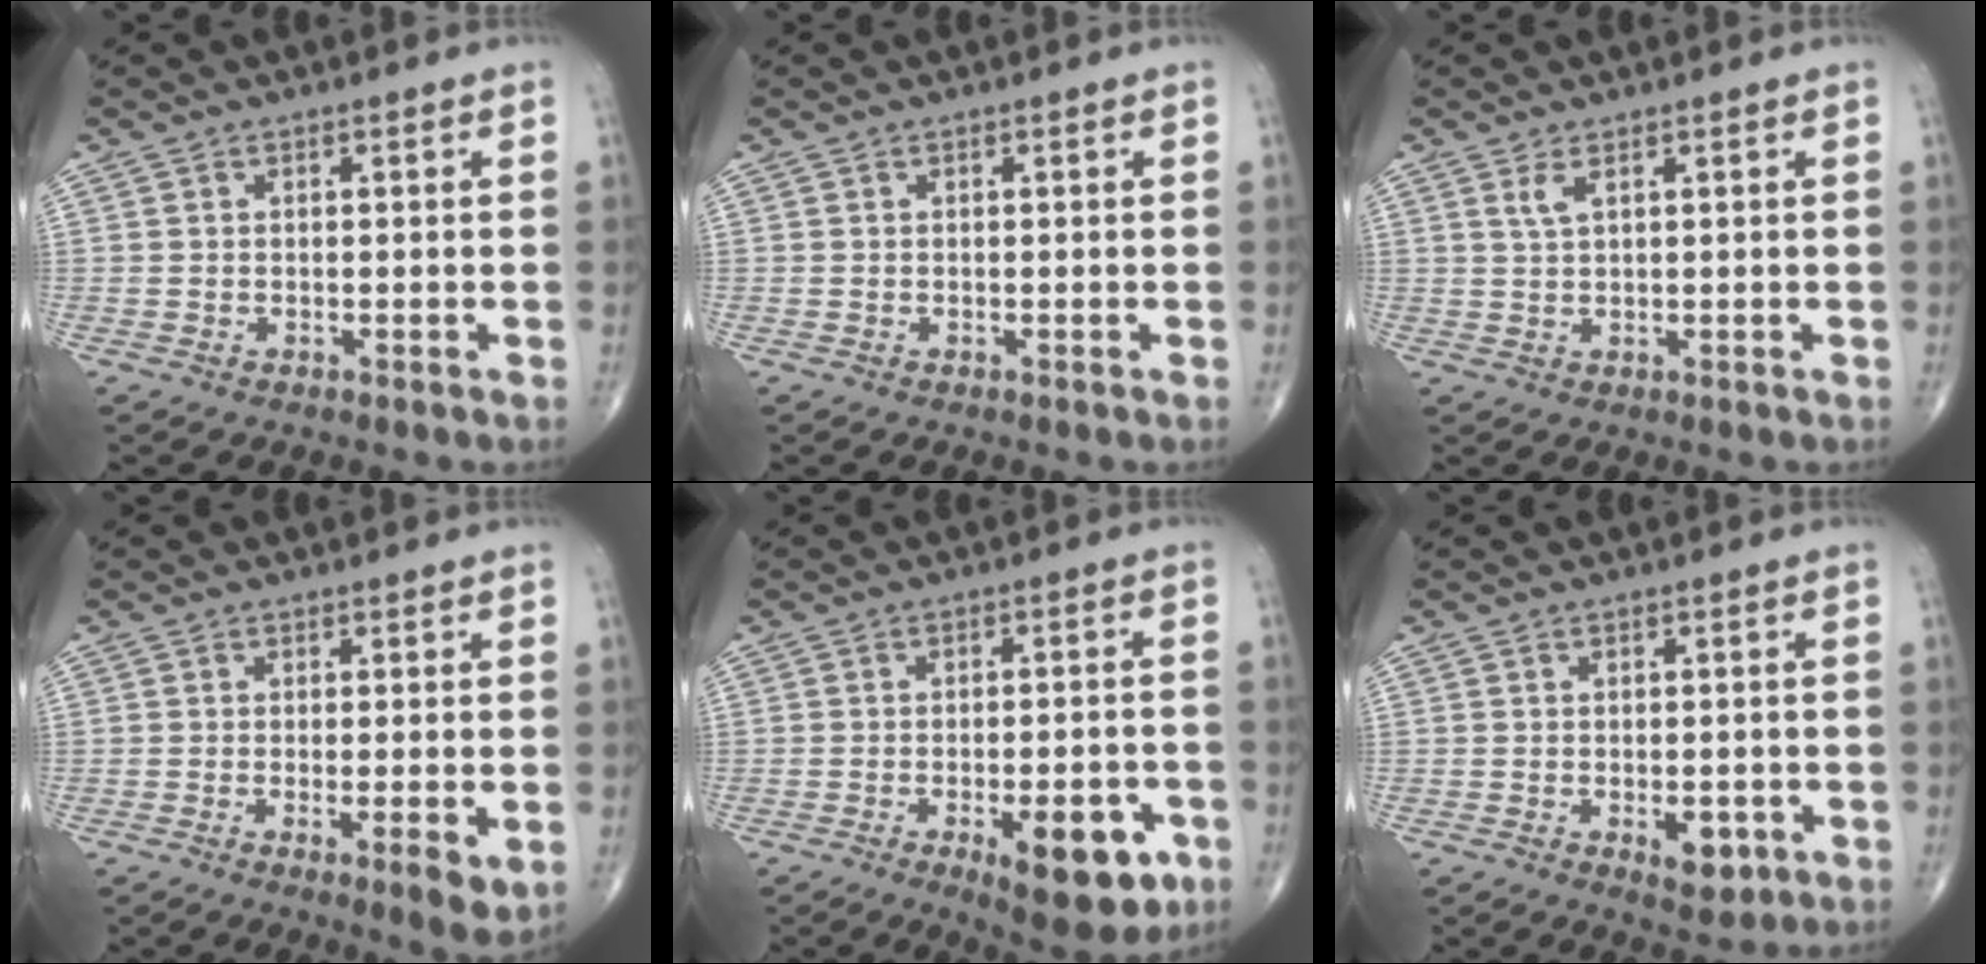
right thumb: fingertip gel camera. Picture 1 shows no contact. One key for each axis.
{"total": 0.0}
{"total": 2.0, "fx": 1.1, "fy": 0.6, "fz": 1.6, "tx": -0.038, "ty": -0.002, "tz": 0.028}
{"total": 5.5, "fx": -1.1, "fy": 1.2, "fz": 5.3, "tx": -0.082, "ty": -0.017, "tz": -0.019}
{"total": 12.9, "fx": -5.5, "fy": 5.1, "fz": 10.5, "tx": -0.118, "ty": 0.015, "tz": -0.066}
{"total": 4.7, "fx": -1.6, "fy": 2.4, "fz": 3.8, "tx": -0.038, "ty": 0.001, "tz": -0.014}